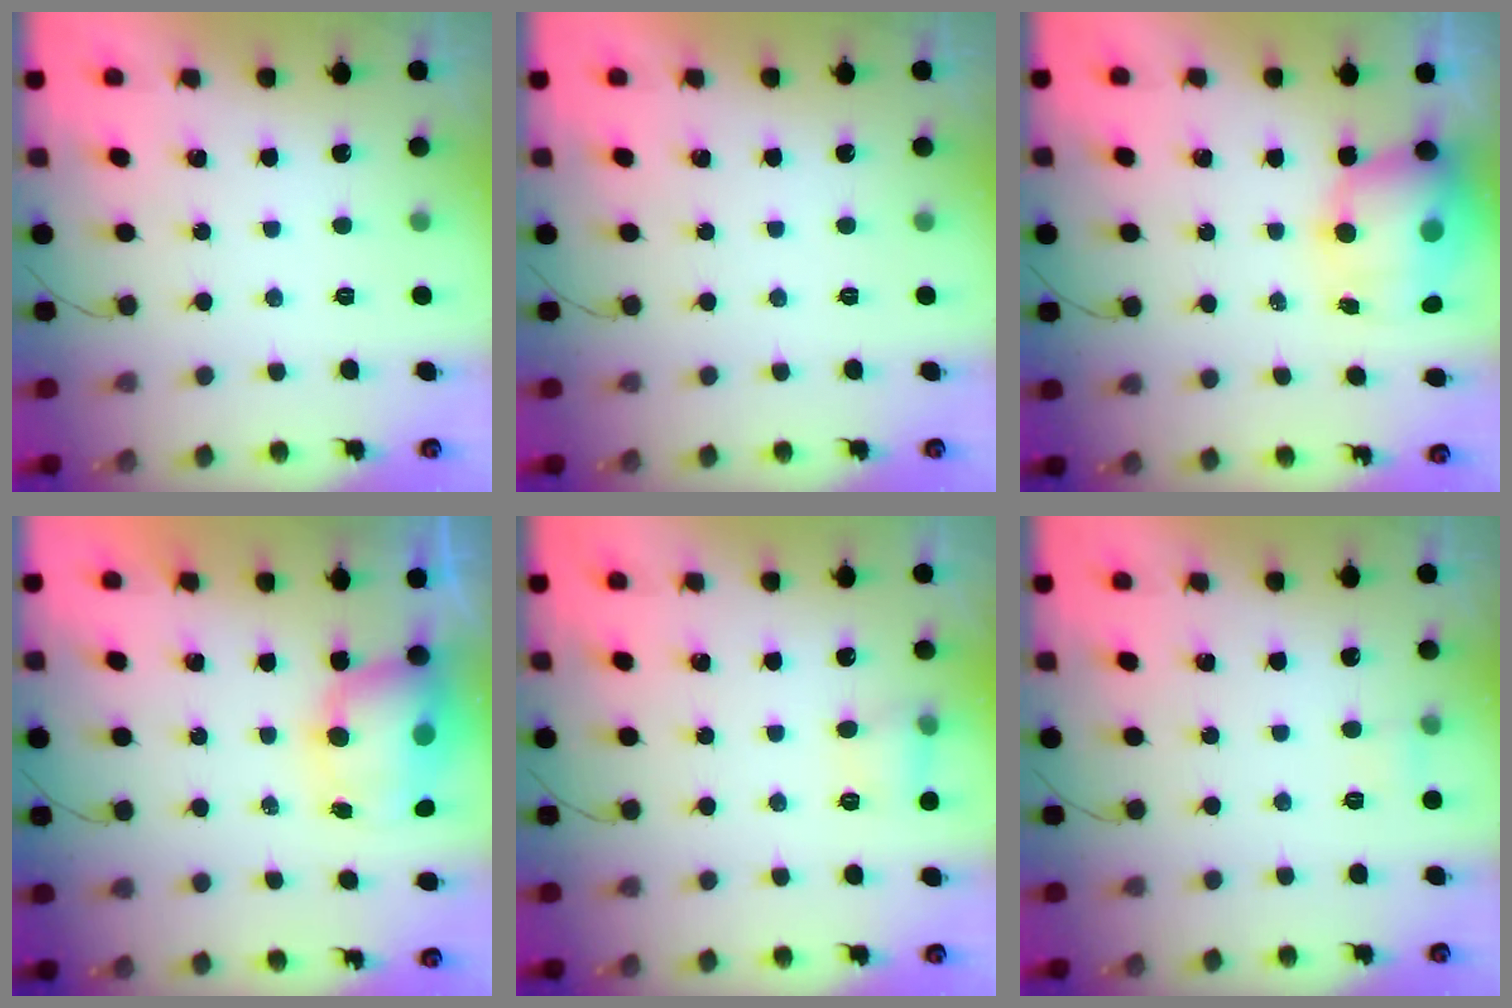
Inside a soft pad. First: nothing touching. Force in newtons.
{"total": 0.0}
{"total": 12.0, "press": 11.6, "slide": 2.9}
{"total": 9.6, "press": 9.3, "slide": 2.6}
{"total": 5.7, "press": 5.5, "slide": 1.7}
{"total": 7.5, "press": 3.4, "slide": 6.7}